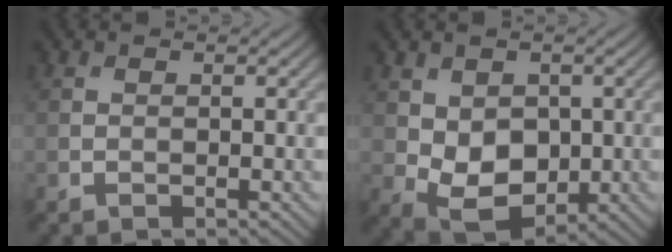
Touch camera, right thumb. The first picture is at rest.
{"total": 6.6, "force": [0.1, 4.8, 4.6], "torque": [-0.102, -0.015, 0.008]}